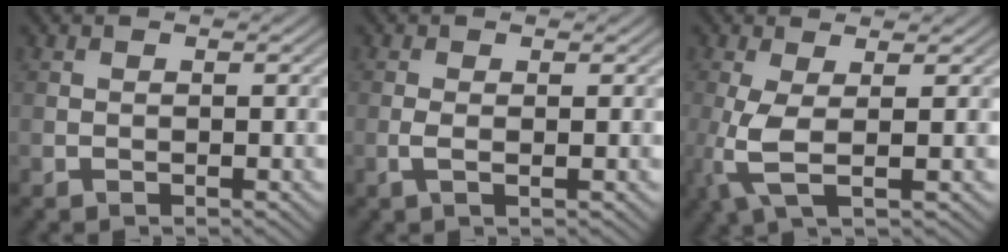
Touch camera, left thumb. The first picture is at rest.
{"total": 1.5, "force": [-0.1, 0.3, 1.4], "torque": [-0.034, 0.001, -0.005]}
{"total": 5.0, "force": [-0.4, 1.3, 4.8], "torque": [-0.117, 0.000, -0.012]}